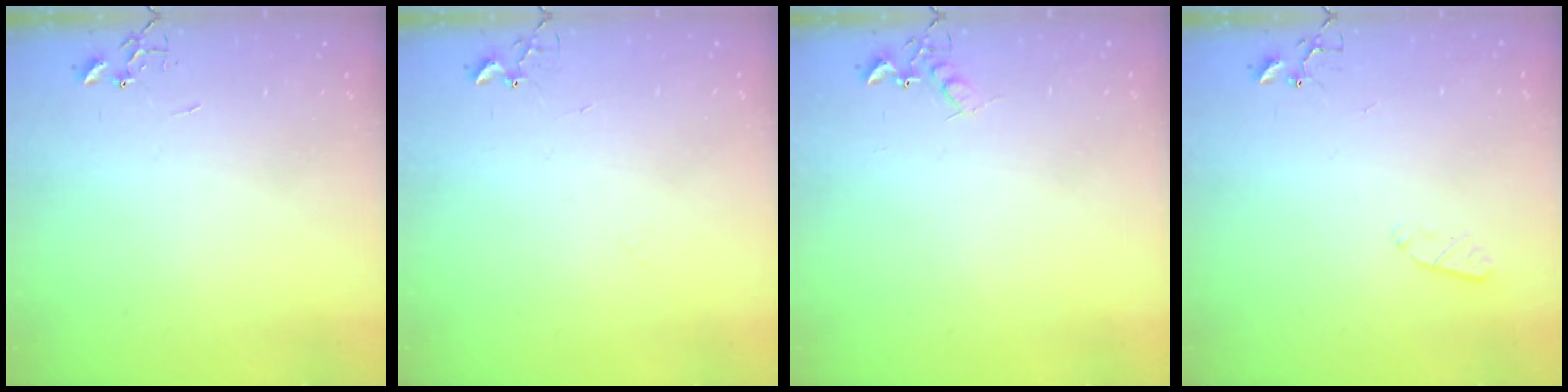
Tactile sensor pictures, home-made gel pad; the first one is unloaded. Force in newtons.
{"total": 4.9, "press": 4.9, "slide": 0.5}
{"total": 5.8, "press": 5.7, "slide": 0.6}
{"total": 3.5, "press": 3.4, "slide": 0.5}